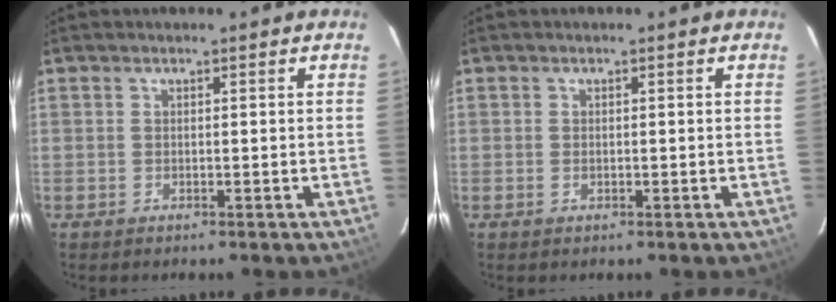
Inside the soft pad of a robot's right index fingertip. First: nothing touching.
{"total": 0.7, "force": [-0.1, 0.5, 0.4], "torque": [-0.008, 0.000, -0.001]}